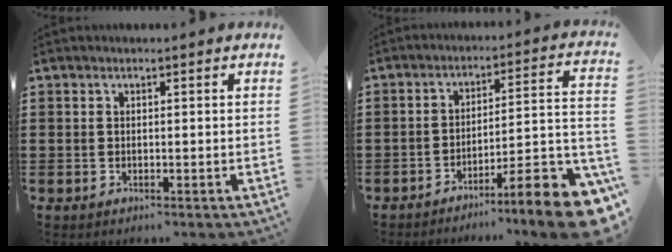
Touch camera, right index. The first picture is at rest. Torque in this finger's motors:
{"motor_torque": [2.14, 0.00, 1.05, 0.21]}